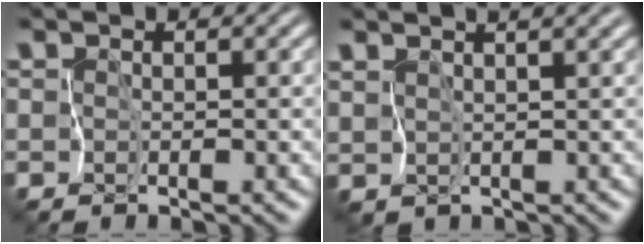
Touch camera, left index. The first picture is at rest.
{"total": 4.1, "force": [2.9, 1.1, 2.6], "torque": [-0.054, 0.024, 0.047]}